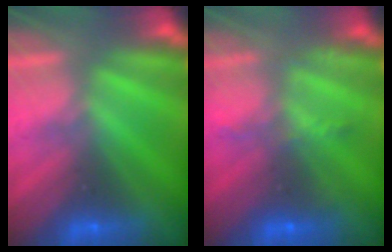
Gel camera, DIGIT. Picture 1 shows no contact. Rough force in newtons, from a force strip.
{"total": 2.3}